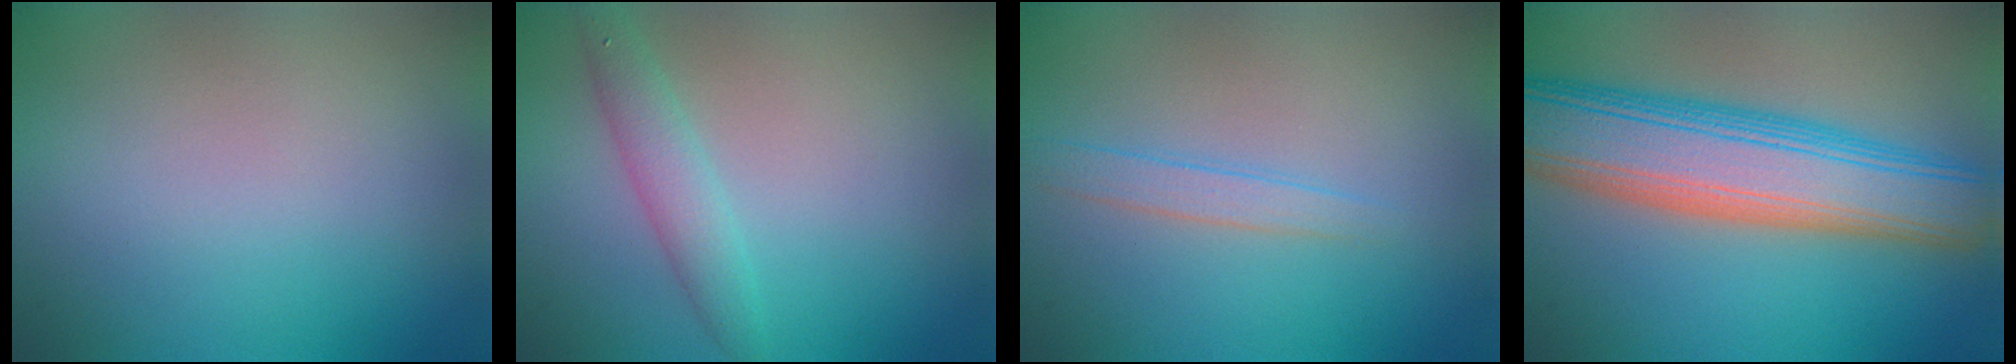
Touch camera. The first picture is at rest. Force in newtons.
{"total": 2.5, "press": 2.5, "slide": 0.2}
{"total": 1.5, "press": 1.5, "slide": 0.1}
{"total": 10.8, "press": 10.7, "slide": 0.8}